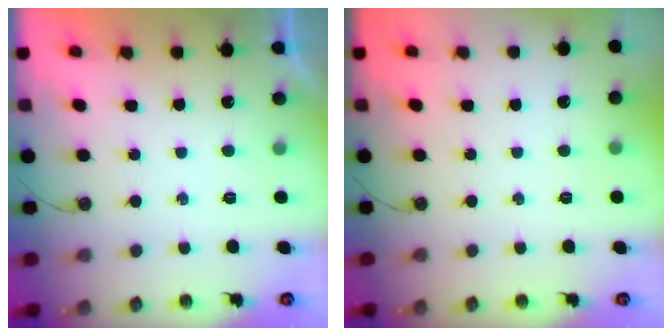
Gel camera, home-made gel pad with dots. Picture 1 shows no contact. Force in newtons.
{"total": 0.0}